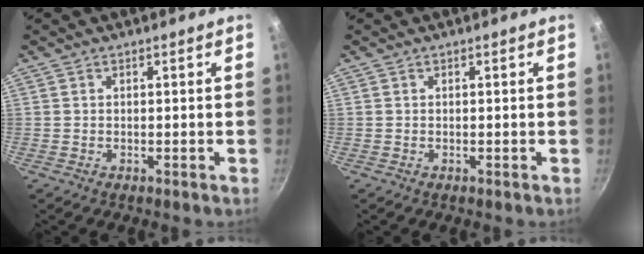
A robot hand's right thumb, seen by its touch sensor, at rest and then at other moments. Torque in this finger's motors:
{"motor_torque": [0.00, 0.00, 0.03, 0.03, 0.00]}